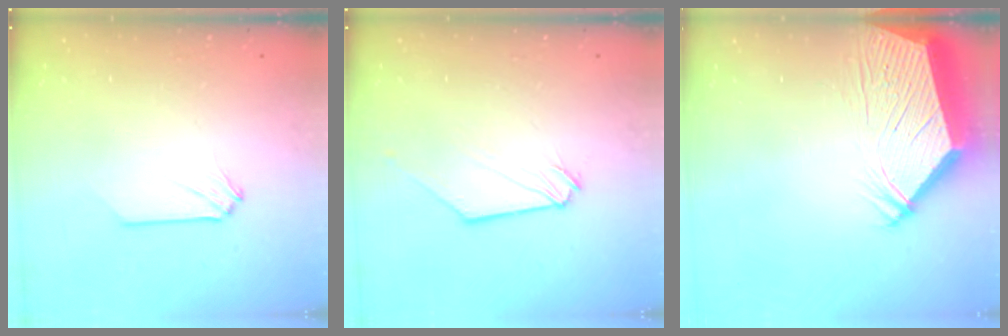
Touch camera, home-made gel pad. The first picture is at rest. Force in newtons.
{"total": 1.3, "press": 1.2, "slide": 0.2}
{"total": 9.0, "press": 8.9, "slide": 1.1}